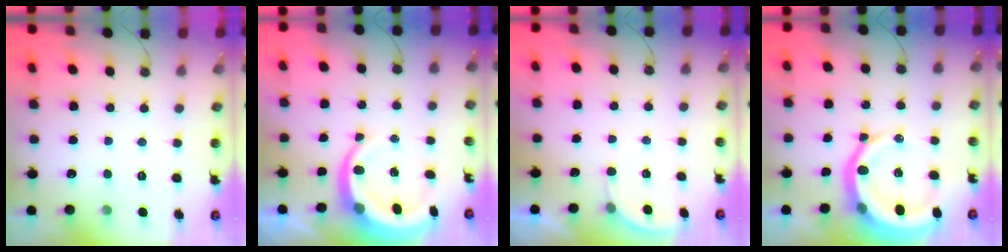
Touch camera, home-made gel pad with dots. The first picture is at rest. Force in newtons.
{"total": 11.0, "press": 10.8, "slide": 1.8}
{"total": 2.2, "press": 2.2, "slide": 0.2}
{"total": 13.4, "press": 13.3, "slide": 1.5}